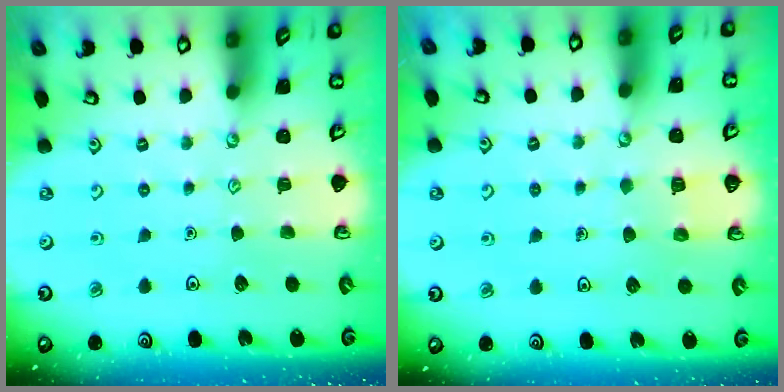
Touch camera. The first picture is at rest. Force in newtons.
{"total": 3.2, "press": 3.2, "slide": 0.1}